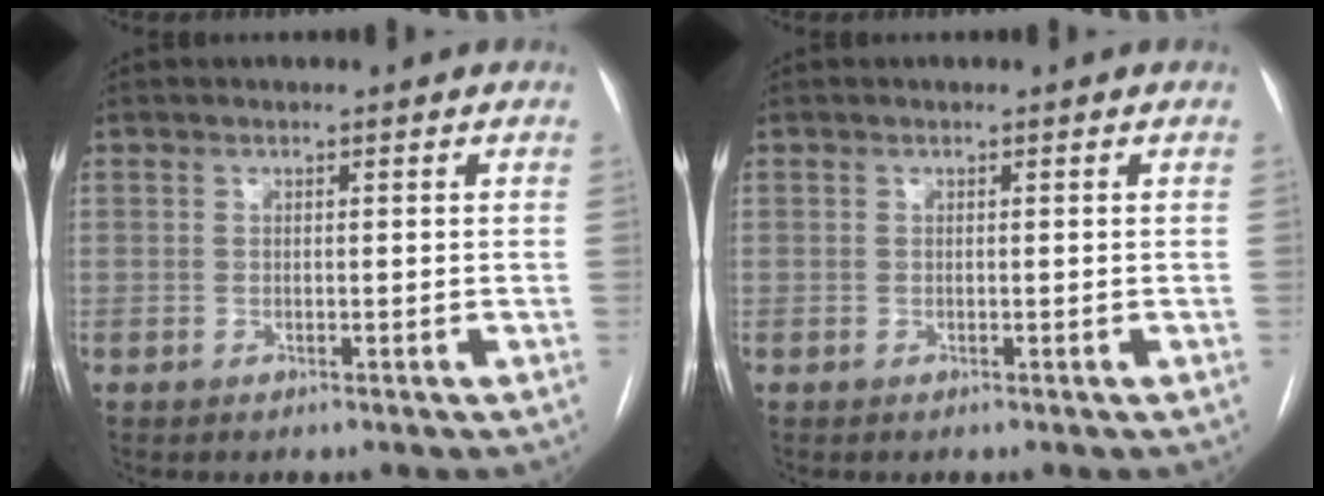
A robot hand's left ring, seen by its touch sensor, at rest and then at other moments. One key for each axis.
{"total": 0.0}